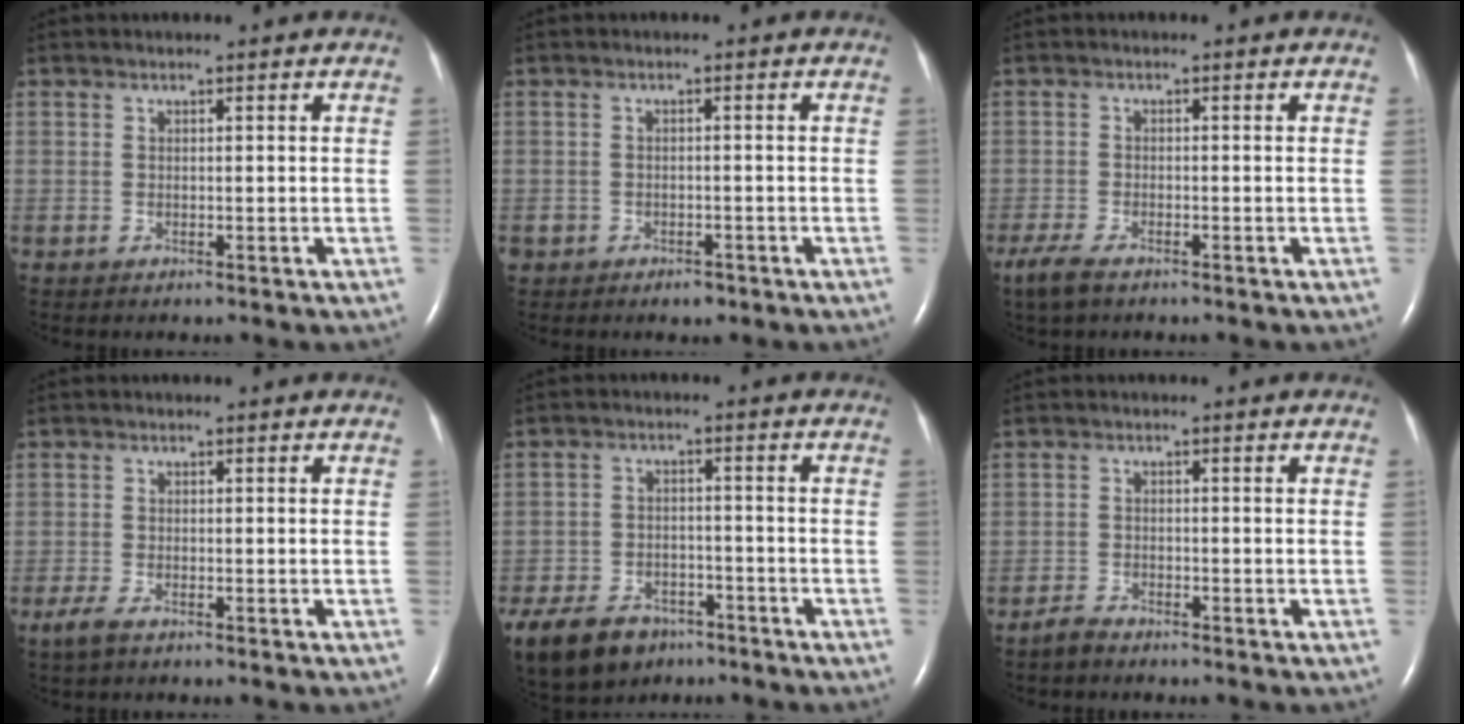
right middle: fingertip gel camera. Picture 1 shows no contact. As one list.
[{"total": 1.8, "force": [-1.2, 1.2, 0.6], "torque": [-0.010, 0.003, -0.012]}, {"total": 4.4, "force": [-3.2, 1.2, 2.8], "torque": [-0.064, -0.012, -0.053]}, {"total": 2.3, "force": [-1.5, 0.7, 1.6], "torque": [-0.044, -0.007, -0.030]}, {"total": 14.1, "force": [-9.5, 8.5, 6.1], "torque": [-0.157, -0.014, -0.147]}, {"total": 1.7, "force": [-1.7, 0.3, 0.5], "torque": [-0.014, -0.003, -0.032]}]